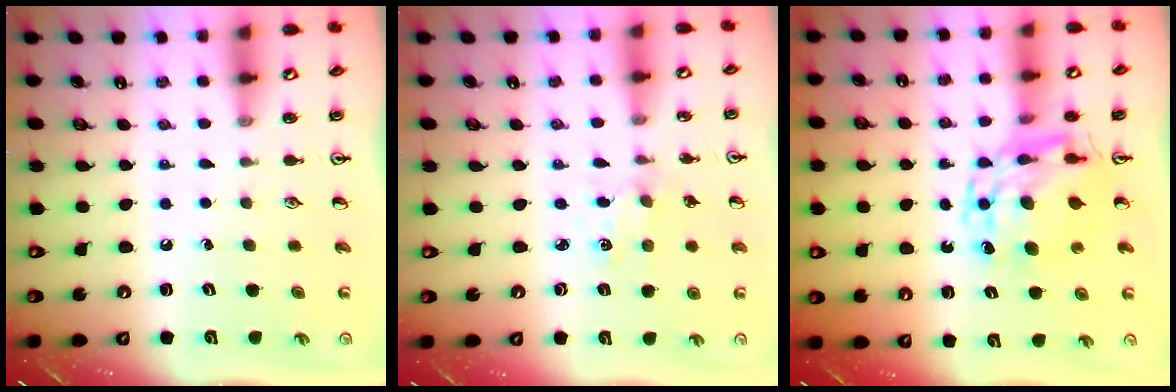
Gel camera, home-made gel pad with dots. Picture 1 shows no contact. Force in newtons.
{"total": 1.0, "press": 1.0, "slide": 0.2}
{"total": 11.2, "press": 11.1, "slide": 0.9}